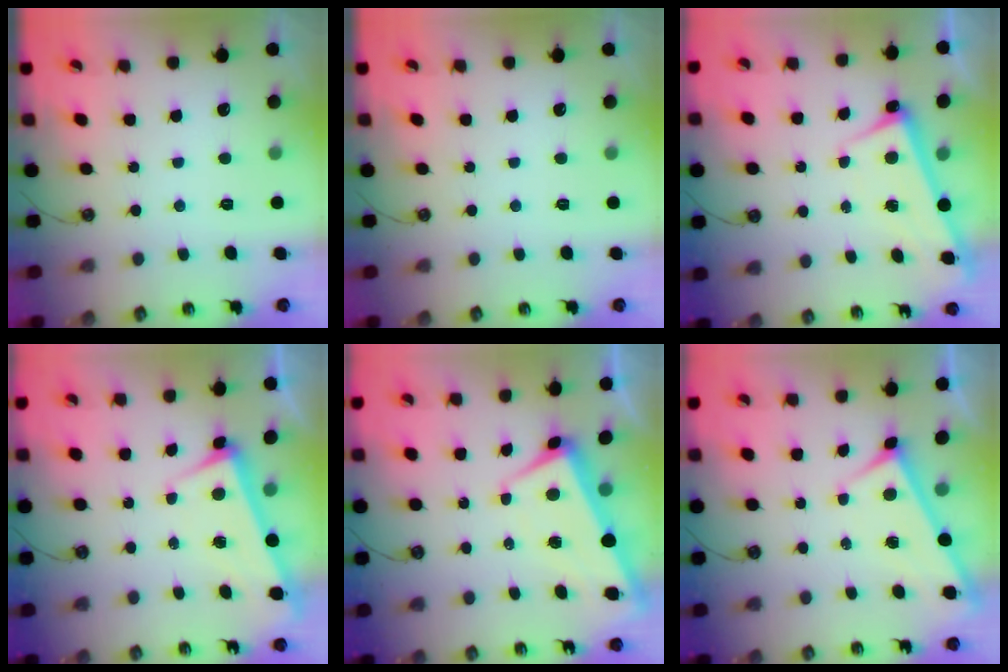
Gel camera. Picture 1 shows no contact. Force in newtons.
{"total": 0.0}
{"total": 2.9, "press": 2.9, "slide": 0.4}
{"total": 3.3, "press": 3.2, "slide": 1.0}
{"total": 0.8, "press": 0.3, "slide": 0.8}
{"total": 2.9, "press": 2.9, "slide": 0.3}